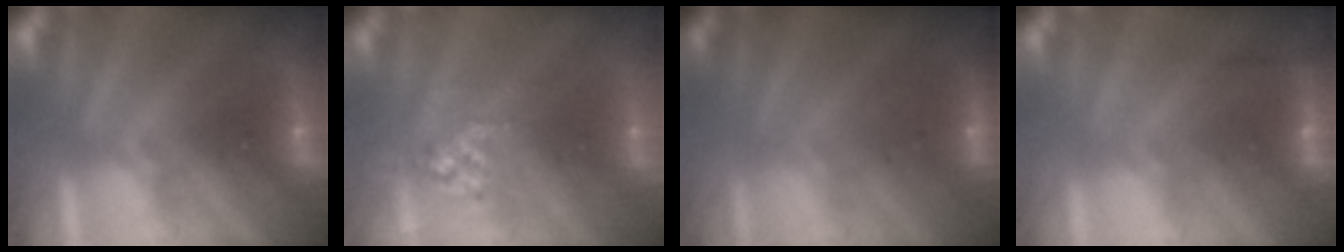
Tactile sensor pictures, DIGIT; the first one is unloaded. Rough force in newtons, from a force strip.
{"total": 2.7}
{"total": 2.9}
{"total": 2.4}